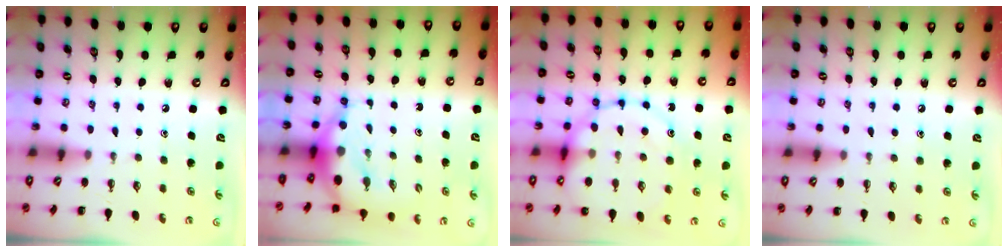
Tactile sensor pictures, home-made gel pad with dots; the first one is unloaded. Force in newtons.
{"total": 8.0, "press": 7.7, "slide": 2.0}
{"total": 18.7, "press": 18.6, "slide": 1.5}
{"total": 4.4, "press": 4.3, "slide": 0.9}